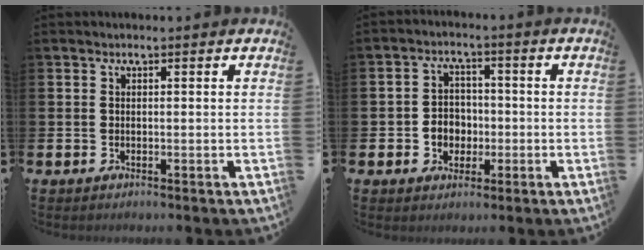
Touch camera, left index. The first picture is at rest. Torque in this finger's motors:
{"motor_torque": [0.52, 0.50, 0.10, 0.03]}